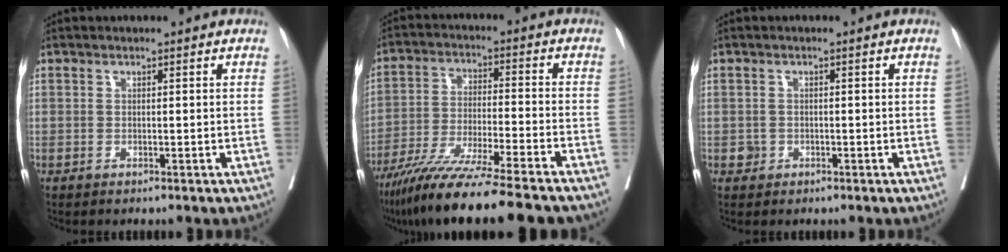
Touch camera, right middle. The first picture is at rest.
{"total": 16.4, "force": [-13.5, -0.7, 9.3], "torque": [-0.172, -0.049, -0.225]}
{"total": 1.1, "force": [-0.5, 1.0, 0.1], "torque": [0.004, 0.004, -0.007]}